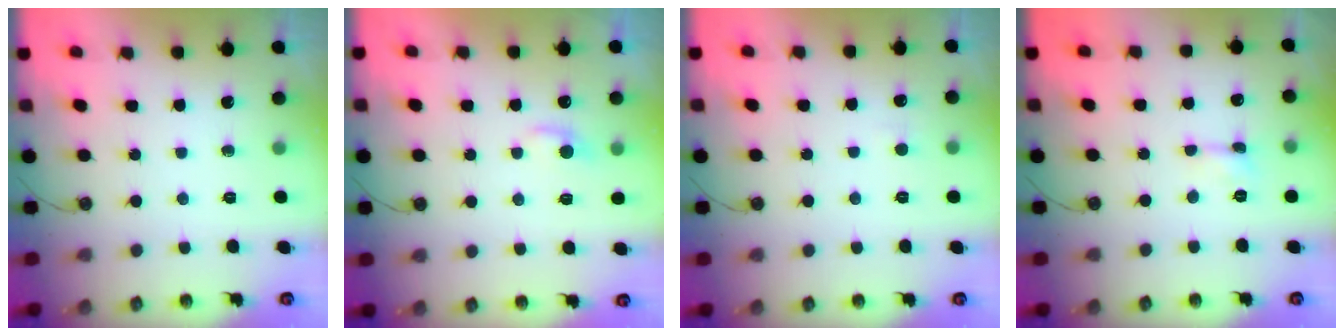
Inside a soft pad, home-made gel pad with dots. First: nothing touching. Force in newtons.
{"total": 1.4, "press": 1.4, "slide": 0.5}
{"total": 2.6, "press": 2.5, "slide": 0.4}
{"total": 0.9, "press": 0.8, "slide": 0.3}